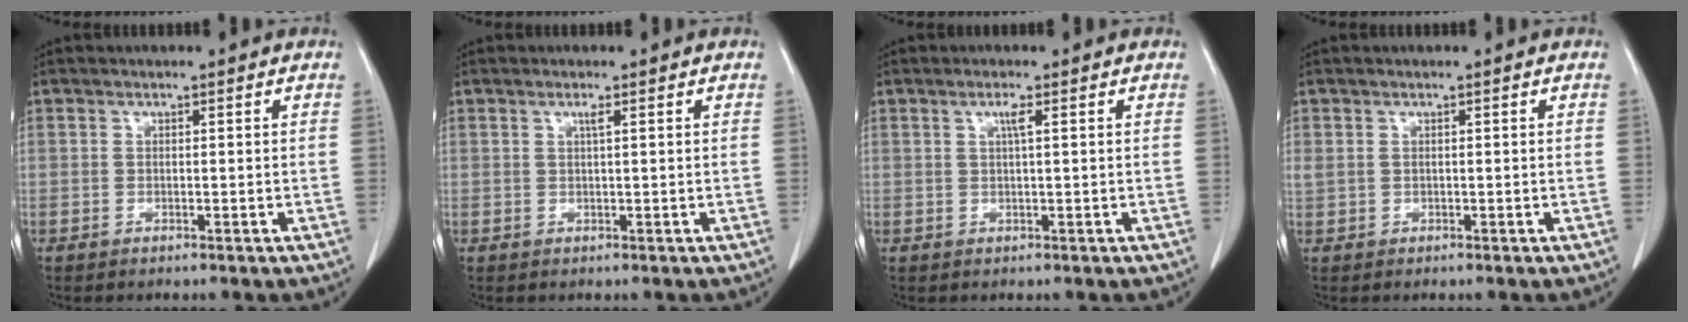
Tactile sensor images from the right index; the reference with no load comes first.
{"total": 0.9, "force": [0.4, -0.1, 0.8], "torque": [-0.018, 0.000, 0.009]}
{"total": 1.6, "force": [0.6, -0.1, 1.4], "torque": [-0.027, 0.001, 0.009]}
{"total": 1.3, "force": [0.4, 1.0, 0.6], "torque": [-0.024, 0.017, 0.015]}